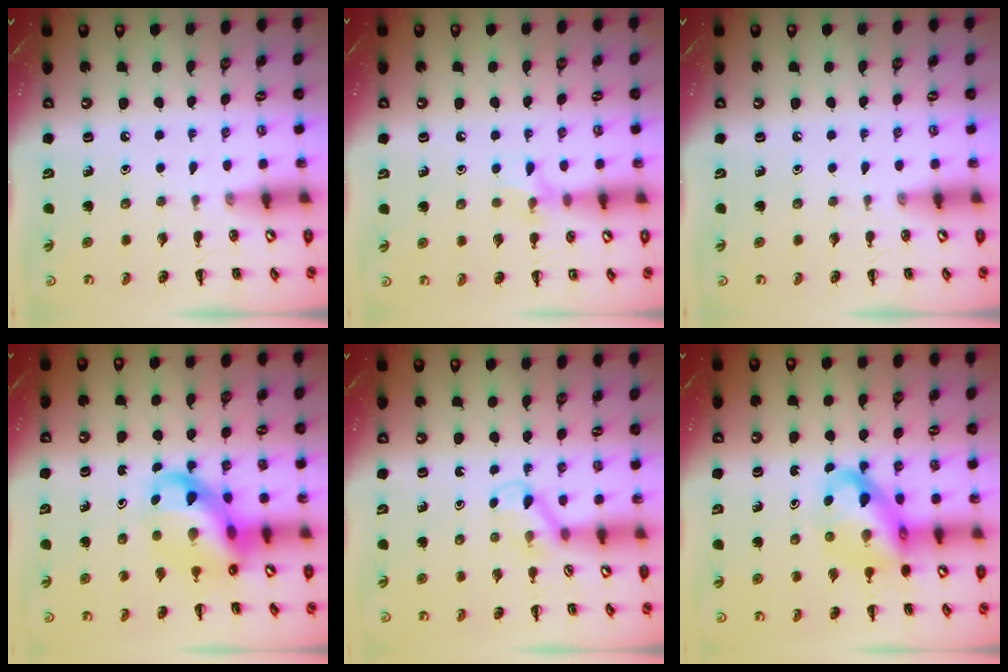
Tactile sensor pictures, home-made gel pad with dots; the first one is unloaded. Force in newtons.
{"total": 7.1, "press": 7.0, "slide": 1.4}
{"total": 0.0}
{"total": 11.4, "press": 11.0, "slide": 3.0}
{"total": 2.9, "press": 2.7, "slide": 1.1}
{"total": 12.5, "press": 12.1, "slide": 3.0}